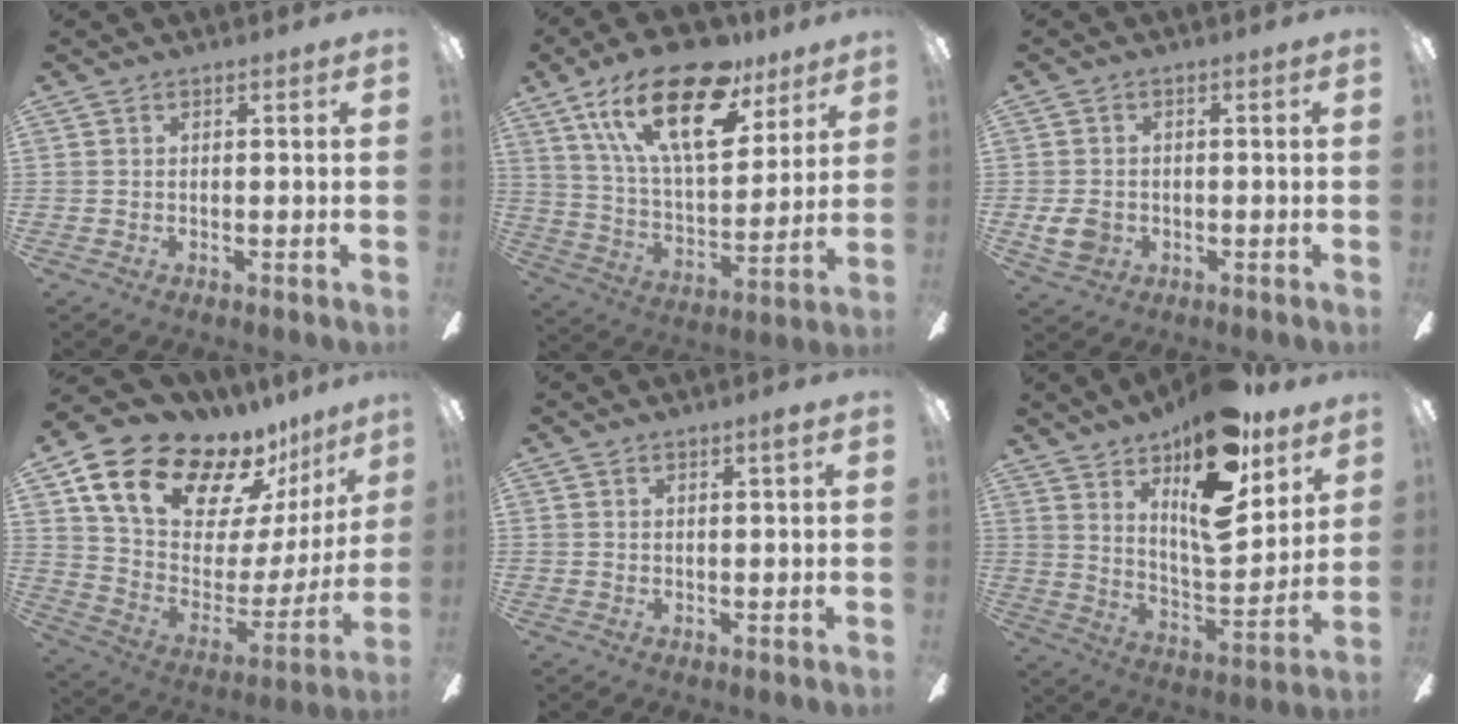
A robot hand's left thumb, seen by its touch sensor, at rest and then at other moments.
{"total": 25.3, "force": [15.1, 10.6, 17.3], "torque": [-0.313, -0.075, 0.255]}
{"total": 5.1, "force": [-0.9, 4.1, 2.8], "torque": [-0.052, 0.004, -0.015]}
{"total": 20.9, "force": [16.0, 9.8, 9.3], "torque": [-0.163, -0.114, 0.297]}
{"total": 1.4, "force": [1.1, -0.1, 0.9], "torque": [-0.017, 0.000, 0.018]}
{"total": 19.2, "force": [12.7, 6.8, 12.7], "torque": [-0.190, -0.089, 0.215]}